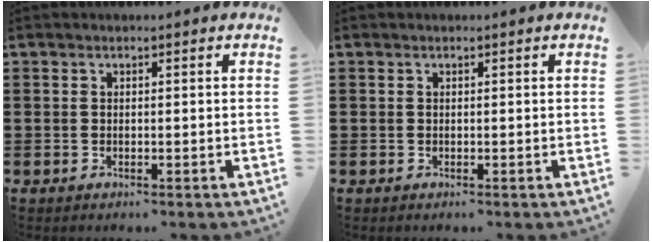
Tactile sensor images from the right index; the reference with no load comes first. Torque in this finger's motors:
{"motor_torque": [-0.33, 0.78, 0.02, 0.00]}